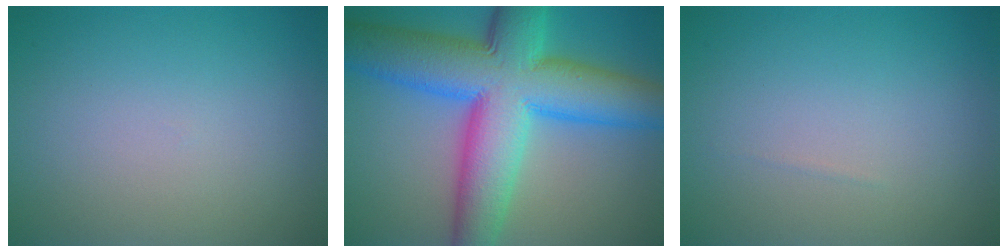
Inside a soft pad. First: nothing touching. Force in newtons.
{"total": 13.9, "press": 13.9, "slide": 0.0}
{"total": 0.0}